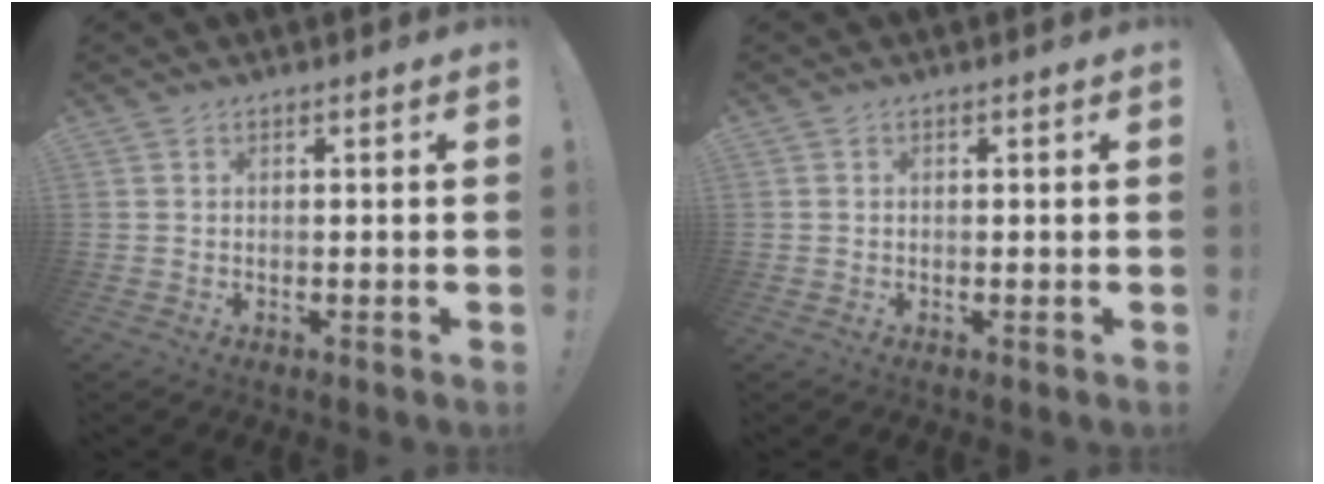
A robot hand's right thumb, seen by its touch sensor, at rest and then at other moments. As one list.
[{"total": 1.3, "force": [0.3, 1.3, -0.1], "torque": [0.009, -0.004, 0.003]}]